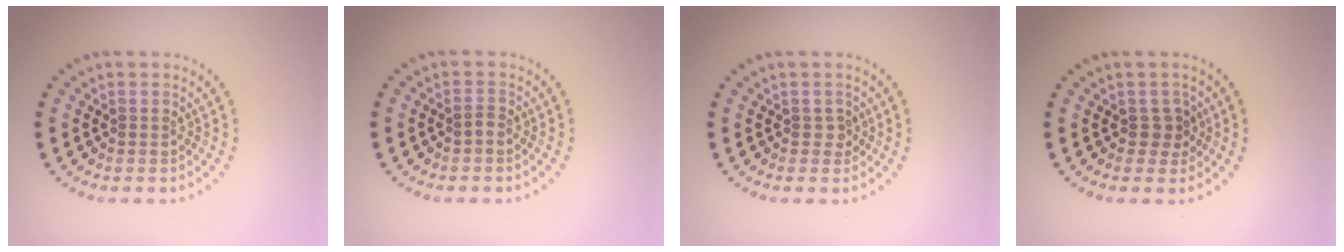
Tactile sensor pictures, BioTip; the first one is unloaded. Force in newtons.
{"total": 0.9, "press": 0.6, "slide": 0.7}
{"total": 0.9, "press": 0.6, "slide": 0.7}
{"total": 1.5, "press": 1.3, "slide": 0.9}